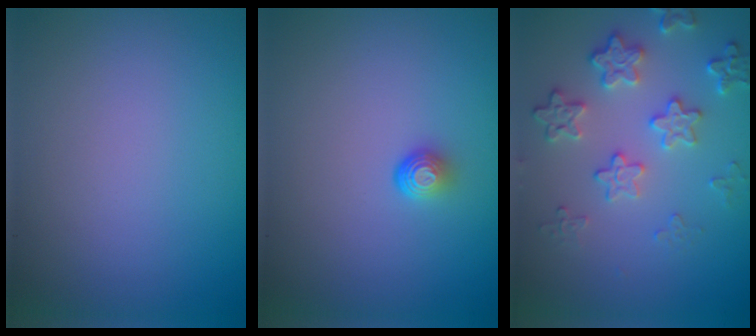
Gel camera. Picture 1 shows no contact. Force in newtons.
{"total": 1.5, "press": 1.0, "slide": 1.2}
{"total": 4.0, "press": 3.5, "slide": 1.9}